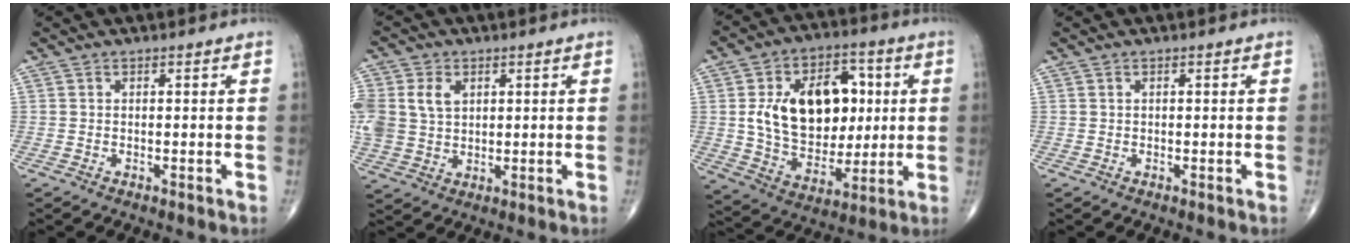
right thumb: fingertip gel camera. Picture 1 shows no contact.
{"total": 11.9, "force": [3.1, 9.1, 7.1], "torque": [-0.173, 0.003, 0.065]}
{"total": 20.0, "force": [3.0, 13.5, 14.5], "torque": [-0.185, 0.004, 0.060]}
{"total": 0.0}